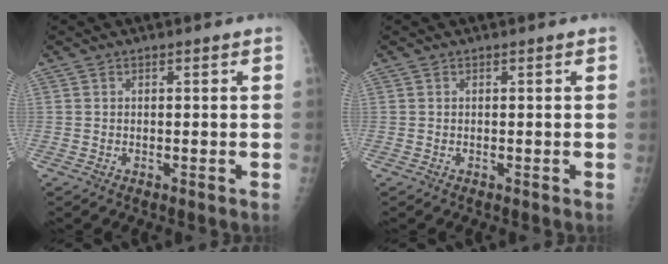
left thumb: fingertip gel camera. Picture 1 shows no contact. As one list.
[{"total": 0.0}]